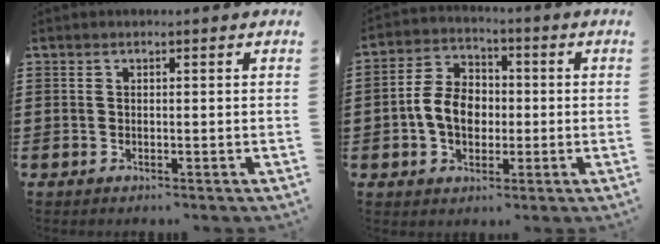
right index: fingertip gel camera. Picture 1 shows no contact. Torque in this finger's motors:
{"motor_torque": [1.38, -0.22, 0.27, 0.16]}